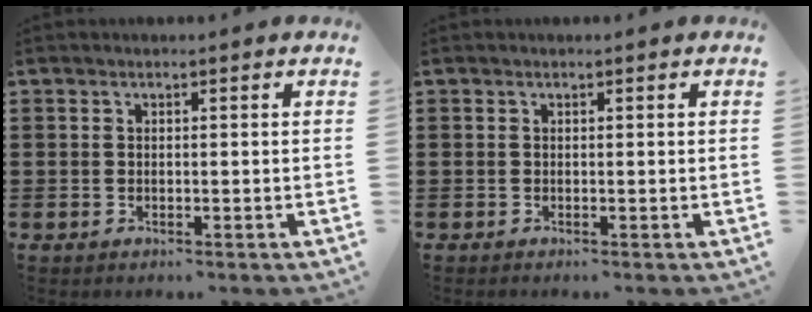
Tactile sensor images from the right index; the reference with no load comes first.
{"total": 0.0}